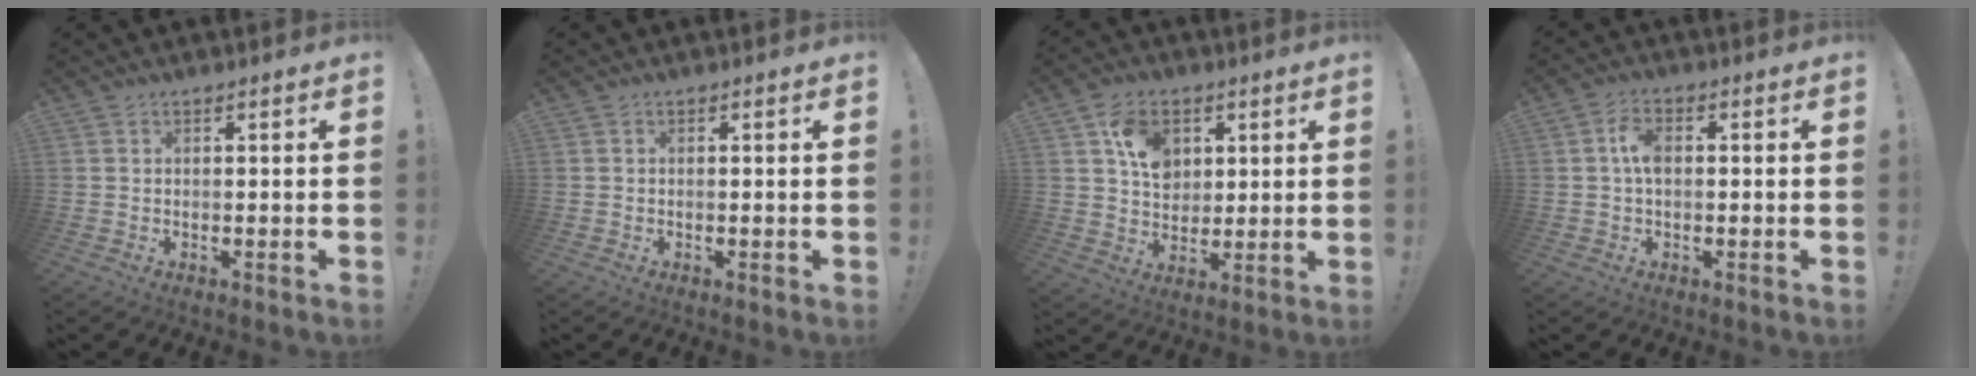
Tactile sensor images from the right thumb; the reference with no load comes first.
{"total": 0.0}
{"total": 11.2, "force": [4.7, 8.3, 5.8], "torque": [-0.086, -0.010, 0.093]}
{"total": 5.0, "force": [0.5, 2.9, 4.0], "torque": [-0.056, 0.006, 0.008]}